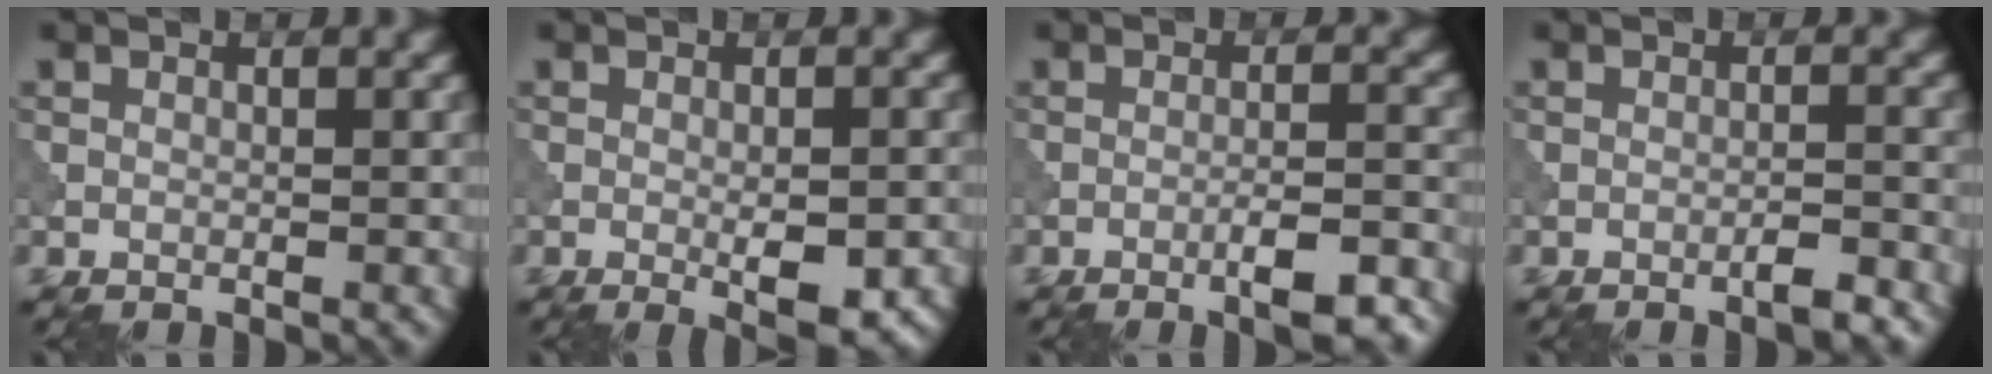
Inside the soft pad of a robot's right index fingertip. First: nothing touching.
{"total": 3.4, "force": [-1.0, 0.9, 3.1], "torque": [-0.050, -0.006, -0.009]}
{"total": 4.5, "force": [-2.6, 0.8, 3.6], "torque": [-0.056, 0.007, -0.039]}
{"total": 1.7, "force": [-1.2, 0.1, 1.2], "torque": [-0.016, 0.007, -0.024]}